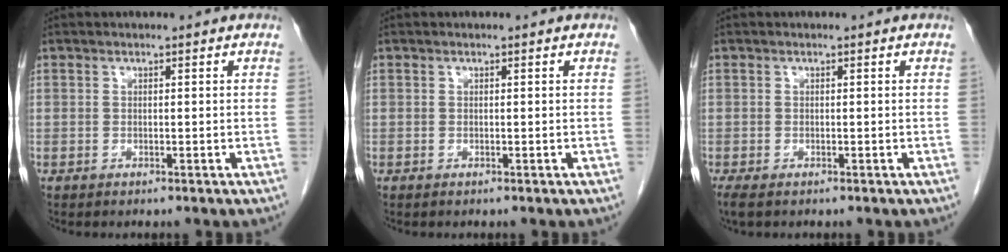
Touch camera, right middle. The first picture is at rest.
{"total": 0.0}
{"total": 2.1, "force": [-1.5, 0.7, 1.2], "torque": [-0.022, -0.008, -0.024]}